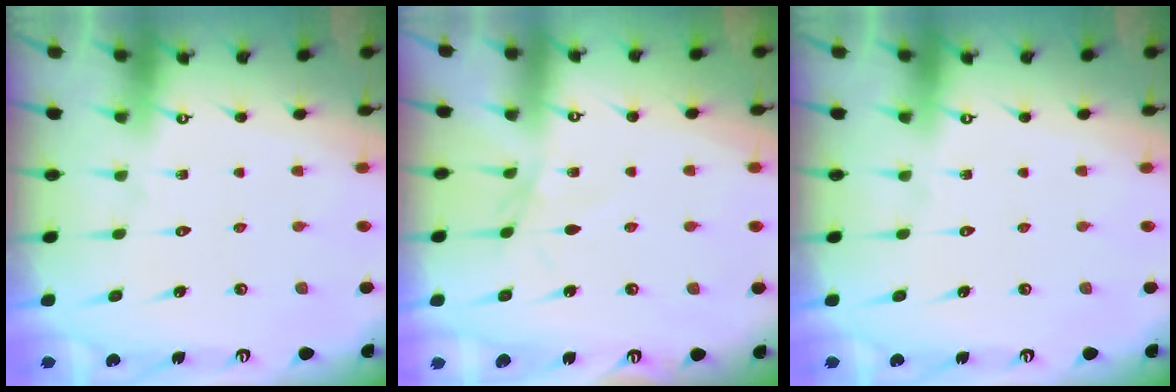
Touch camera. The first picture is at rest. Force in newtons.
{"total": 1.8, "press": 1.7, "slide": 0.4}
{"total": 0.0}